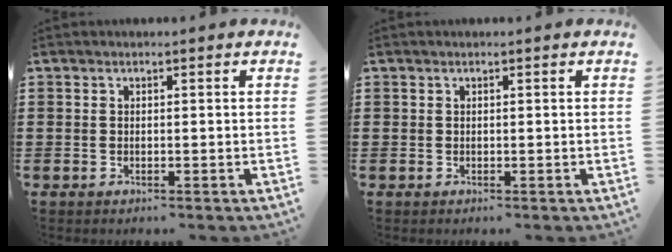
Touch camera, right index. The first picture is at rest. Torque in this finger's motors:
{"motor_torque": [-0.74, 0.82, 0.03, 0.04]}